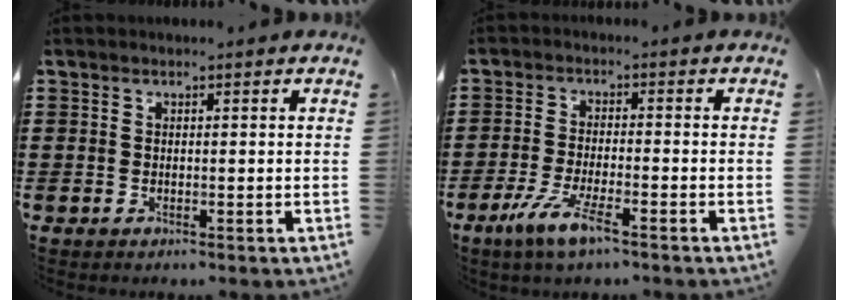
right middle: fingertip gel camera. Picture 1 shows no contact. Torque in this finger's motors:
{"motor_torque": [2.14, 0.00, 0.65, 0.19]}